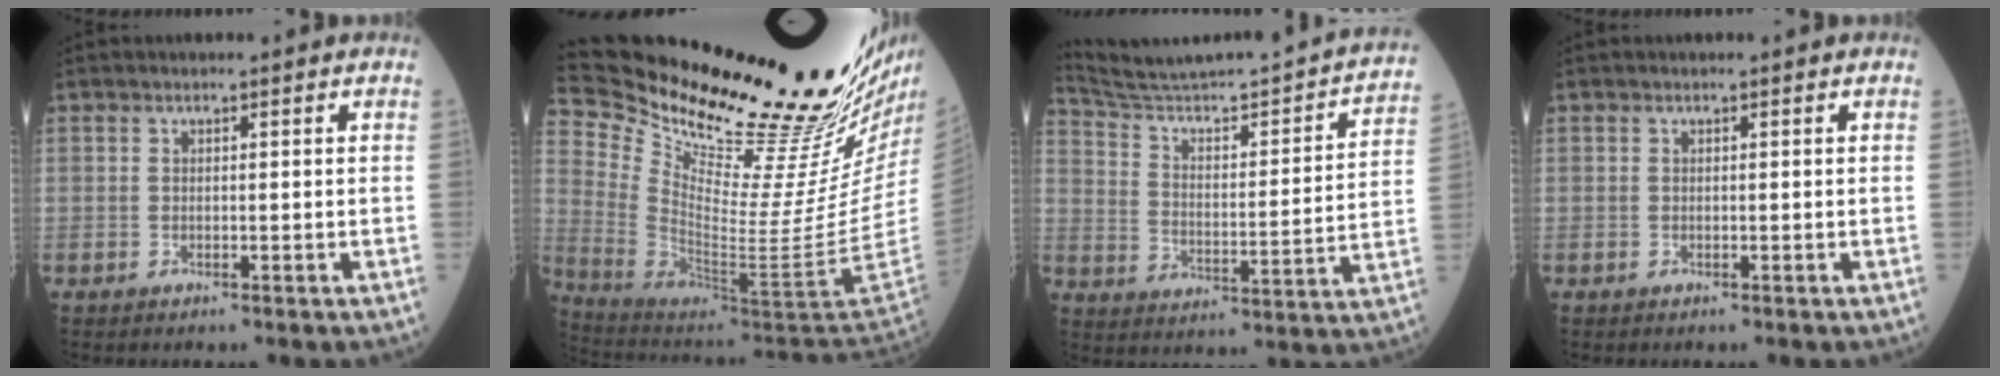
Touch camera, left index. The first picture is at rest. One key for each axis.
{"total": 31.1, "fx": 25.7, "fy": -1.2, "fz": 17.5, "tx": -0.283, "ty": -0.126, "tz": 0.393}
{"total": 26.4, "fx": 23.6, "fy": 1.9, "fz": 11.5, "tx": -0.177, "ty": -0.036, "tz": 0.333}
{"total": 0.0}